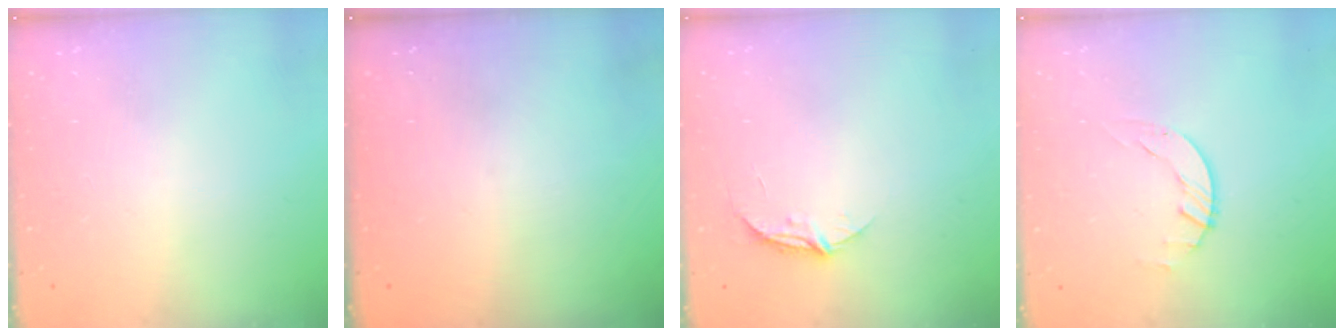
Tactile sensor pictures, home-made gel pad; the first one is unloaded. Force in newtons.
{"total": 0.0}
{"total": 5.3, "press": 5.3, "slide": 0.5}
{"total": 1.7, "press": 1.7, "slide": 0.1}